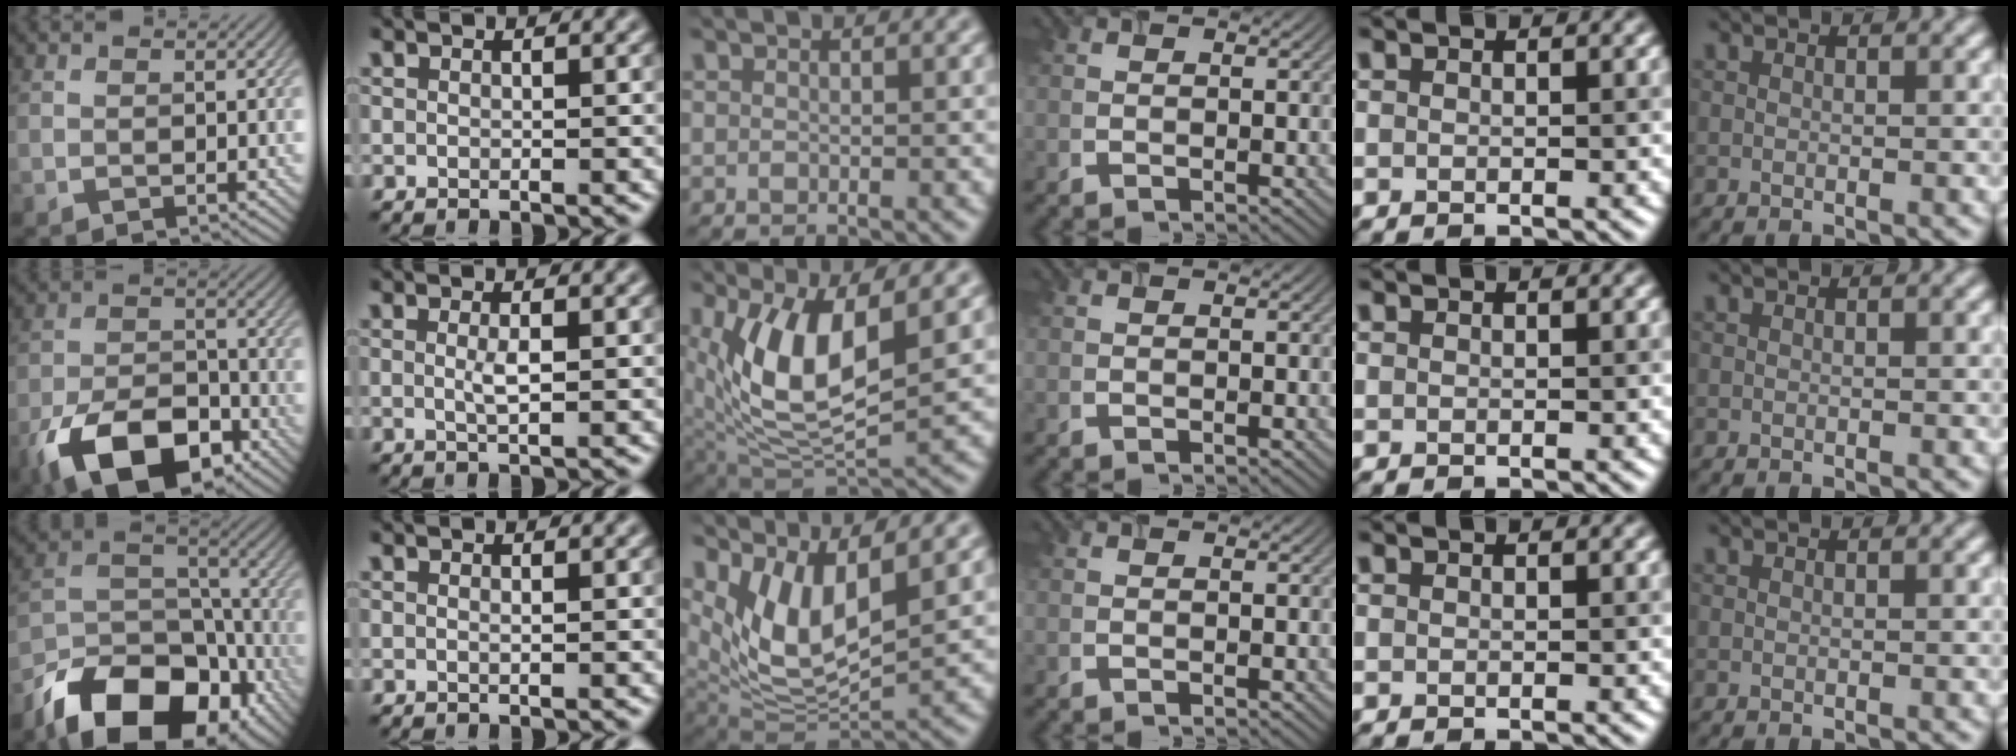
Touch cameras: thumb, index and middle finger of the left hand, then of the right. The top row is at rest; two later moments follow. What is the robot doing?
{"motion": "lift_and_place", "object": "timer"}